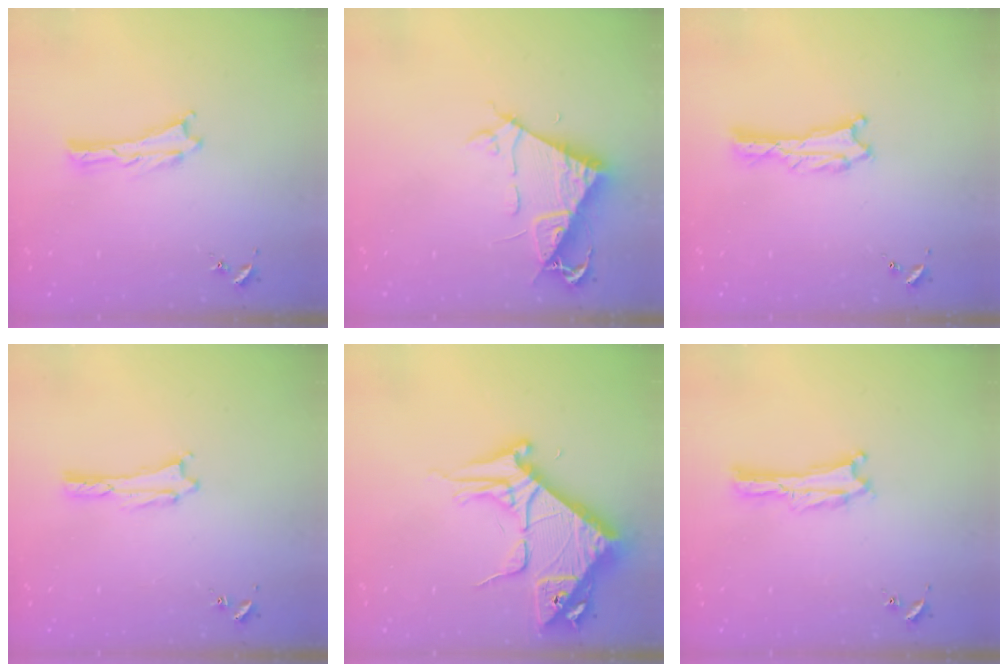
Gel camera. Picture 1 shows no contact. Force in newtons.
{"total": 7.6, "press": 7.6, "slide": 1.0}
{"total": 0.9, "press": 0.9, "slide": 0.1}
{"total": 1.1, "press": 1.1, "slide": 0.1}
{"total": 9.0, "press": 8.9, "slide": 1.2}
{"total": 0.0}